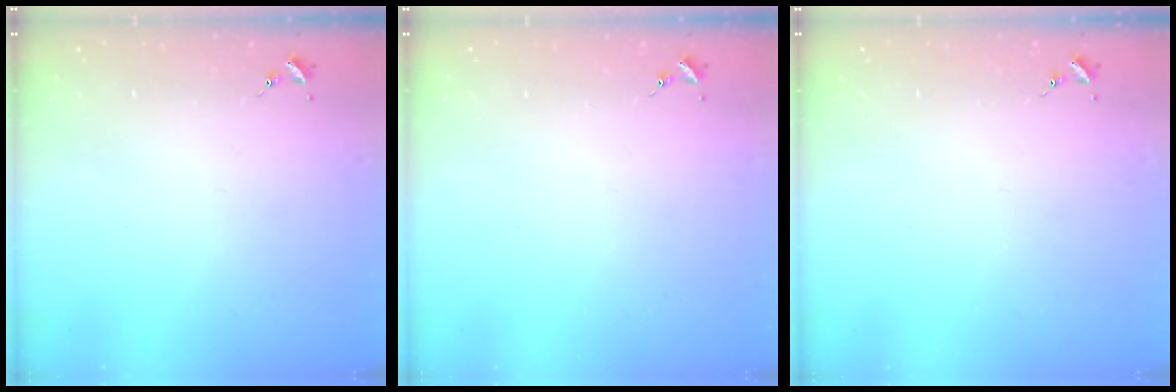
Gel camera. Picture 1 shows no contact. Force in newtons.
{"total": 0.0}
{"total": 0.0}